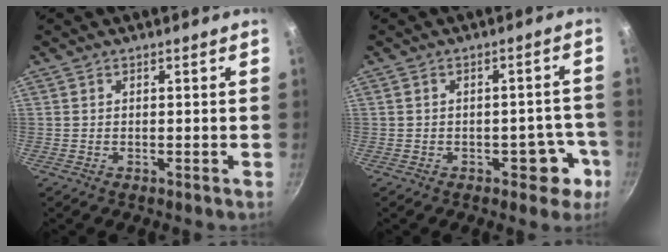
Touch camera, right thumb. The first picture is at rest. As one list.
[{"total": 5.8, "force": [-2.6, 3.6, 3.7], "torque": [-0.001, 0.033, -0.022]}]